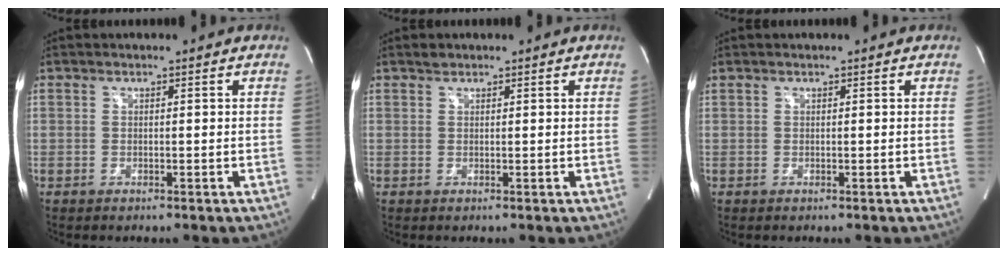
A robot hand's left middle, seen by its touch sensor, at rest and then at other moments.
{"total": 0.8, "force": [0.7, 0.4, 0.1], "torque": [-0.006, 0.003, 0.012]}
{"total": 0.0}